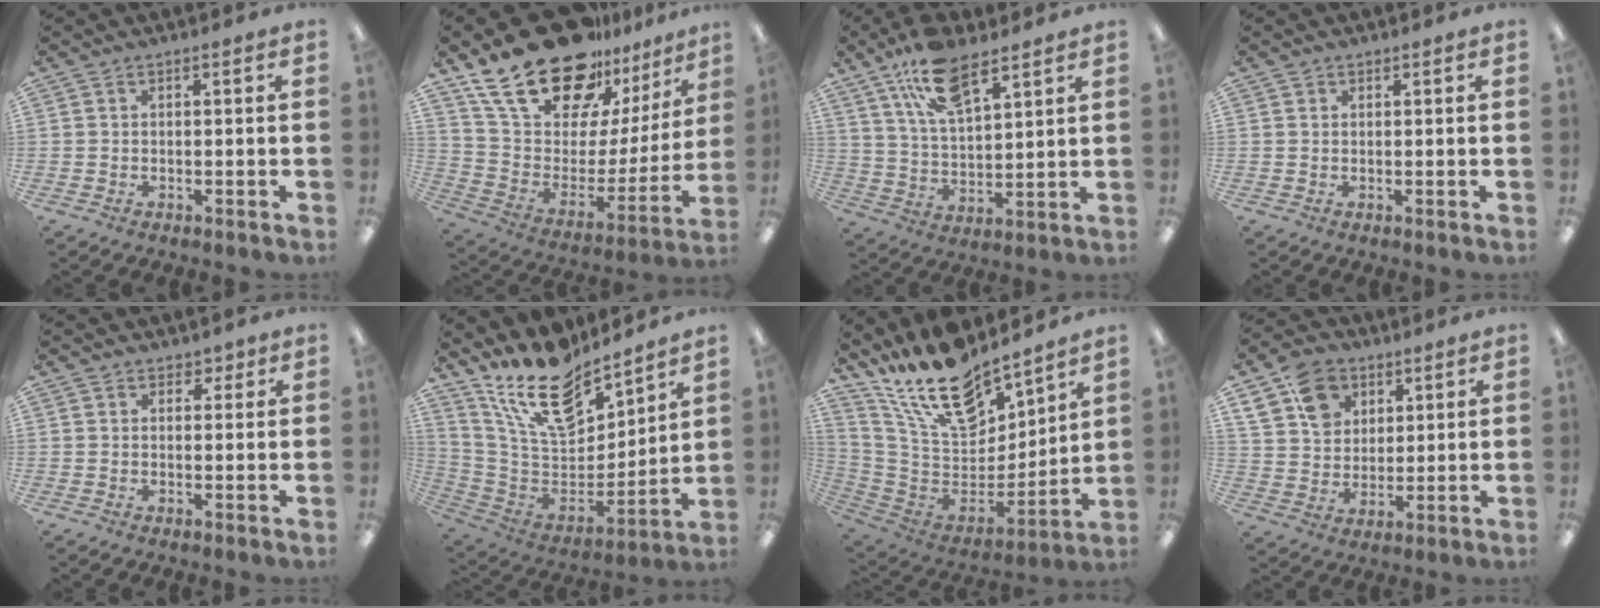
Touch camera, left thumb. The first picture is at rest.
{"total": 26.6, "force": [19.0, 12.5, 13.9], "torque": [-0.242, -0.114, 0.343]}
{"total": 14.1, "force": [9.3, 6.0, 8.7], "torque": [-0.161, -0.031, 0.169]}
{"total": 0.7, "force": [0.5, 0.4, -0.1], "torque": [0.001, 0.001, 0.010]}
{"total": 2.5, "force": [1.4, 1.9, 0.5], "torque": [0.005, -0.002, 0.024]}
{"total": 19.5, "force": [14.7, 8.3, 9.7], "torque": [-0.181, -0.099, 0.262]}
{"total": 21.4, "force": [16.5, 8.8, 10.3], "torque": [-0.214, -0.112, 0.298]}
{"total": 13.0, "force": [7.0, 9.6, 5.1], "torque": [-0.094, -0.020, 0.137]}